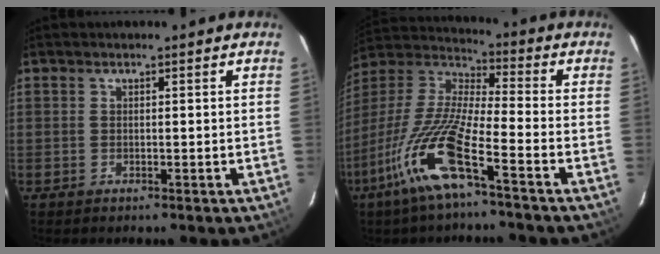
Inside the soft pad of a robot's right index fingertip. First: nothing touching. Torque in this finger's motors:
{"motor_torque": [1.33, -0.81, 1.03, 0.21]}